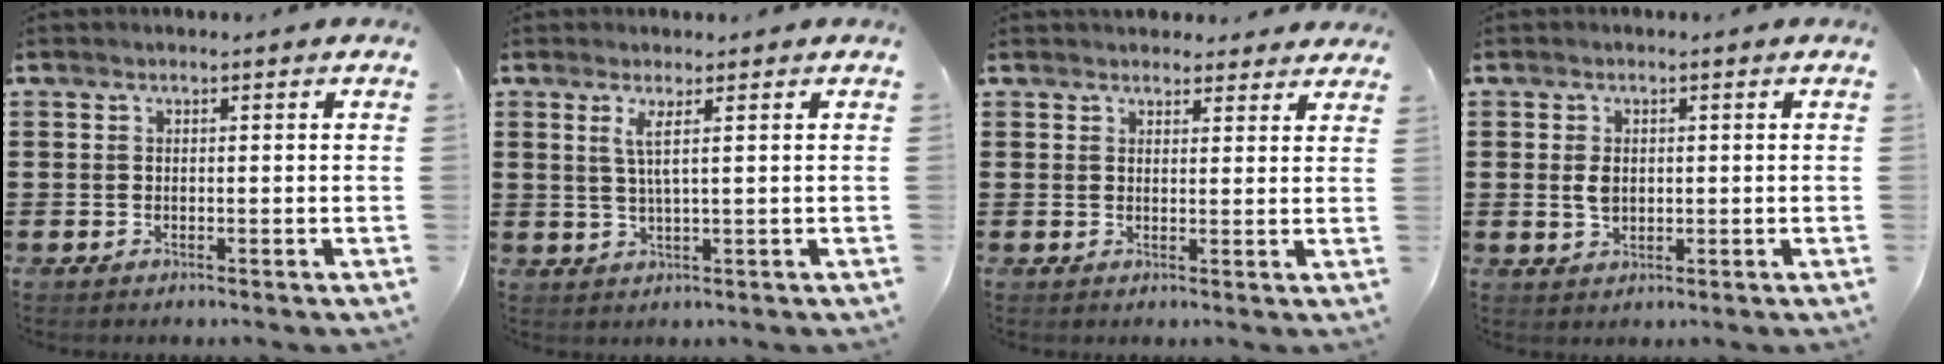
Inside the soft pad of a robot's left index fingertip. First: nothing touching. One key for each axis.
{"total": 2.6, "fx": 0.9, "fy": -0.3, "fz": 2.5, "tx": -0.054, "ty": -0.006, "tz": 0.015}
{"total": 2.6, "fx": 2.5, "fy": 0.9, "fz": 0.1, "tx": -0.002, "ty": -0.007, "tz": 0.046}
{"total": 2.4, "fx": 0.2, "fy": 1.6, "fz": 1.8, "tx": -0.045, "ty": 0.002, "tz": 0.000}